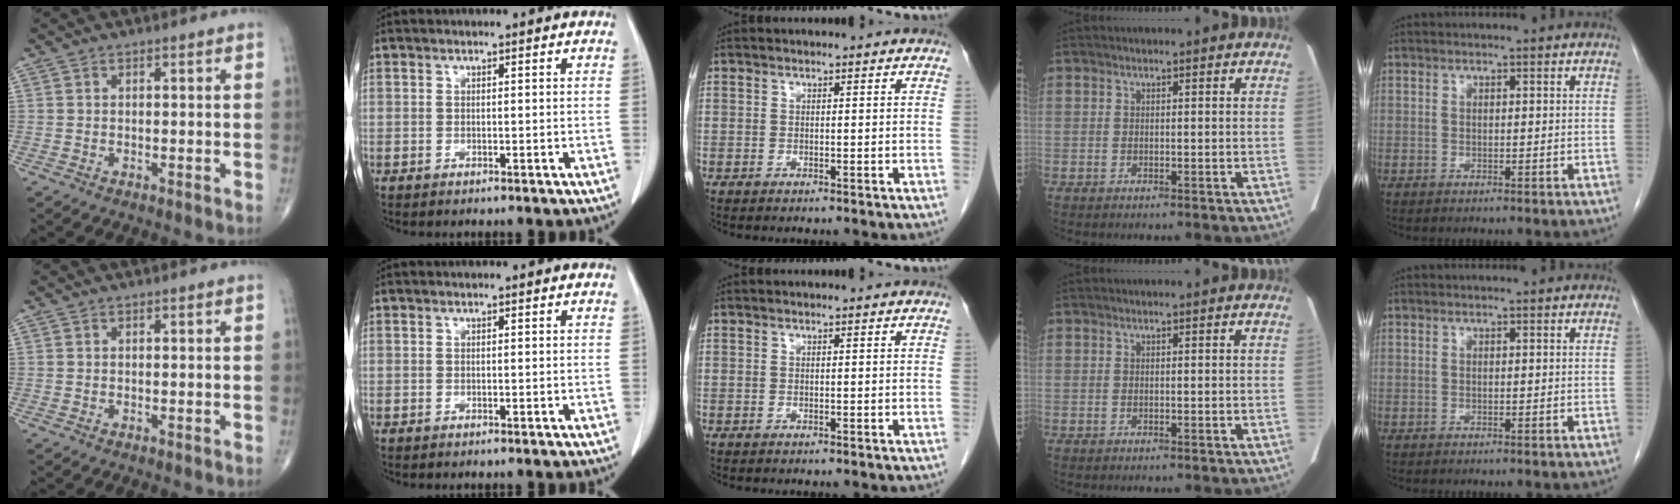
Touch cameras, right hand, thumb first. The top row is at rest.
{}